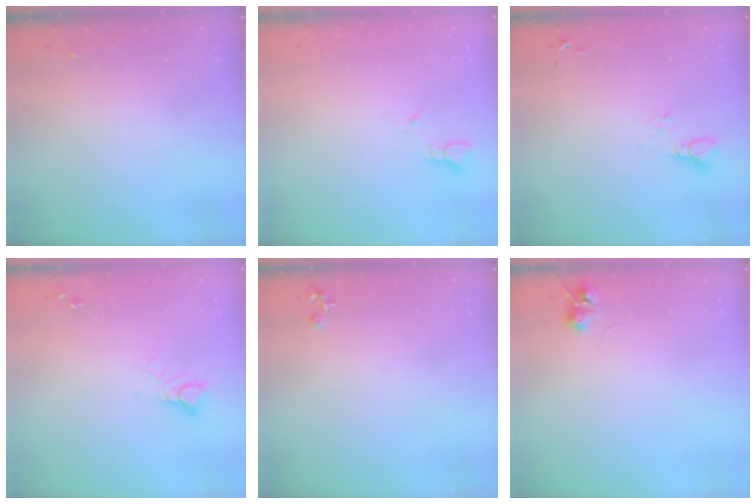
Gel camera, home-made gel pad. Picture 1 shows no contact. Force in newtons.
{"total": 1.8, "press": 1.8, "slide": 0.0}
{"total": 3.7, "press": 3.7, "slide": 0.1}
{"total": 5.0, "press": 5.0, "slide": 0.2}
{"total": 3.7, "press": 3.6, "slide": 0.4}
{"total": 6.5, "press": 6.4, "slide": 0.9}